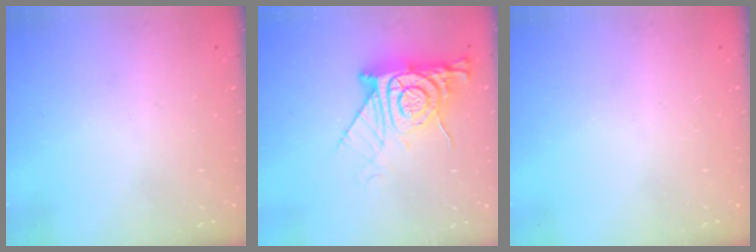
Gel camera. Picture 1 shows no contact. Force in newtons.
{"total": 14.5, "press": 14.4, "slide": 1.2}
{"total": 0.0}